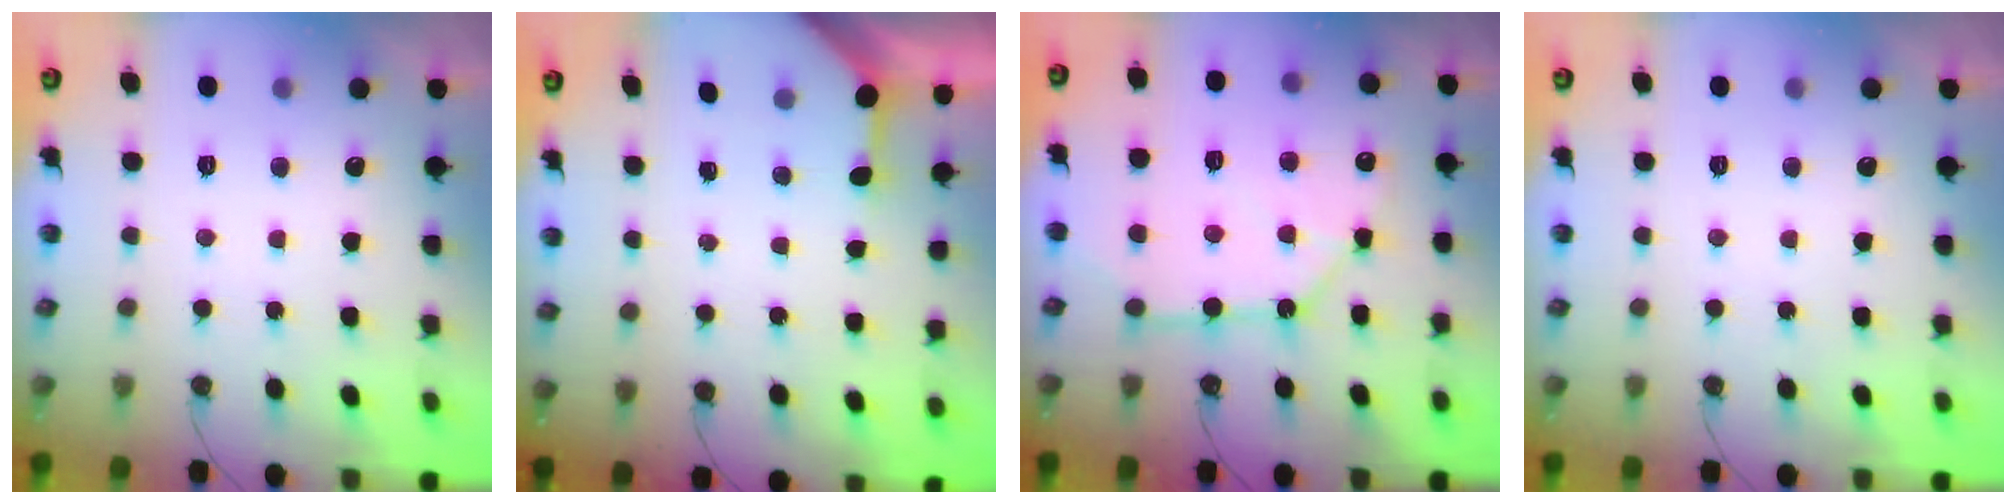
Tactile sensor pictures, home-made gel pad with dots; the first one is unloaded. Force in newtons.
{"total": 3.5, "press": 3.4, "slide": 0.4}
{"total": 12.3, "press": 12.2, "slide": 1.3}
{"total": 0.0}